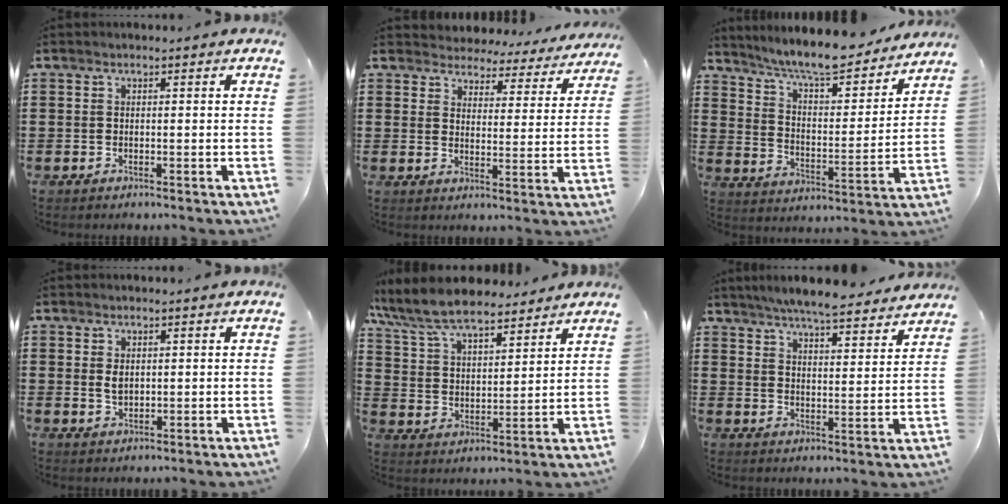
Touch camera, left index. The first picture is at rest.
{"total": 4.1, "force": [4.0, 0.8, -0.1], "torque": [-0.024, -0.028, 0.067]}
{"total": 8.9, "force": [8.3, 0.1, 3.0], "torque": [-0.085, -0.056, 0.141]}
{"total": 2.0, "force": [0.4, 1.2, 1.5], "torque": [-0.032, 0.005, 0.007]}
{"total": 8.2, "force": [7.5, 1.7, 2.9], "torque": [-0.089, -0.033, 0.132]}
{"total": 6.0, "force": [5.7, -0.1, 1.9], "torque": [-0.058, -0.029, 0.100]}